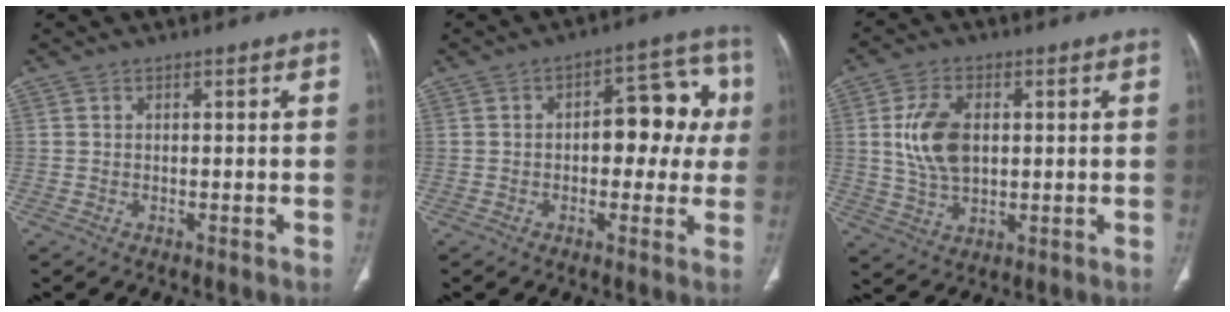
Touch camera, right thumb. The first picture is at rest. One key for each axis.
{"total": 11.9, "fx": 0.8, "fy": 6.8, "fz": 9.8, "tx": -0.070, "ty": 0.036, "tz": 0.003}
{"total": 9.9, "fx": 1.5, "fy": 6.1, "fz": 7.7, "tx": -0.144, "ty": -0.004, "tz": 0.036}